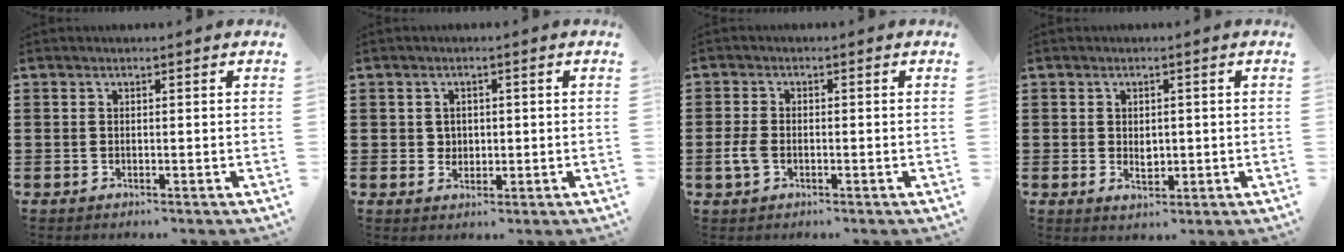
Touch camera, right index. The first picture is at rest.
{"total": 1.8, "force": [0.5, 1.7, 0.5], "torque": [-0.015, 0.011, 0.007]}
{"total": 2.8, "force": [-0.7, 1.7, 2.1], "torque": [-0.061, -0.007, -0.019]}
{"total": 2.0, "force": [0.0, 1.6, 1.2], "torque": [-0.017, 0.004, -0.002]}